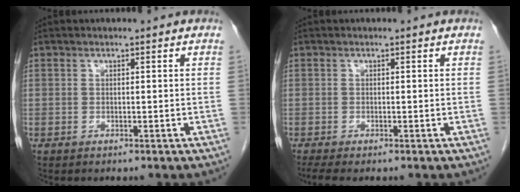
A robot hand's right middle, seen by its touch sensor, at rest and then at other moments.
{"total": 1.9, "force": [-1.5, 0.1, 1.2], "torque": [-0.023, -0.008, -0.026]}